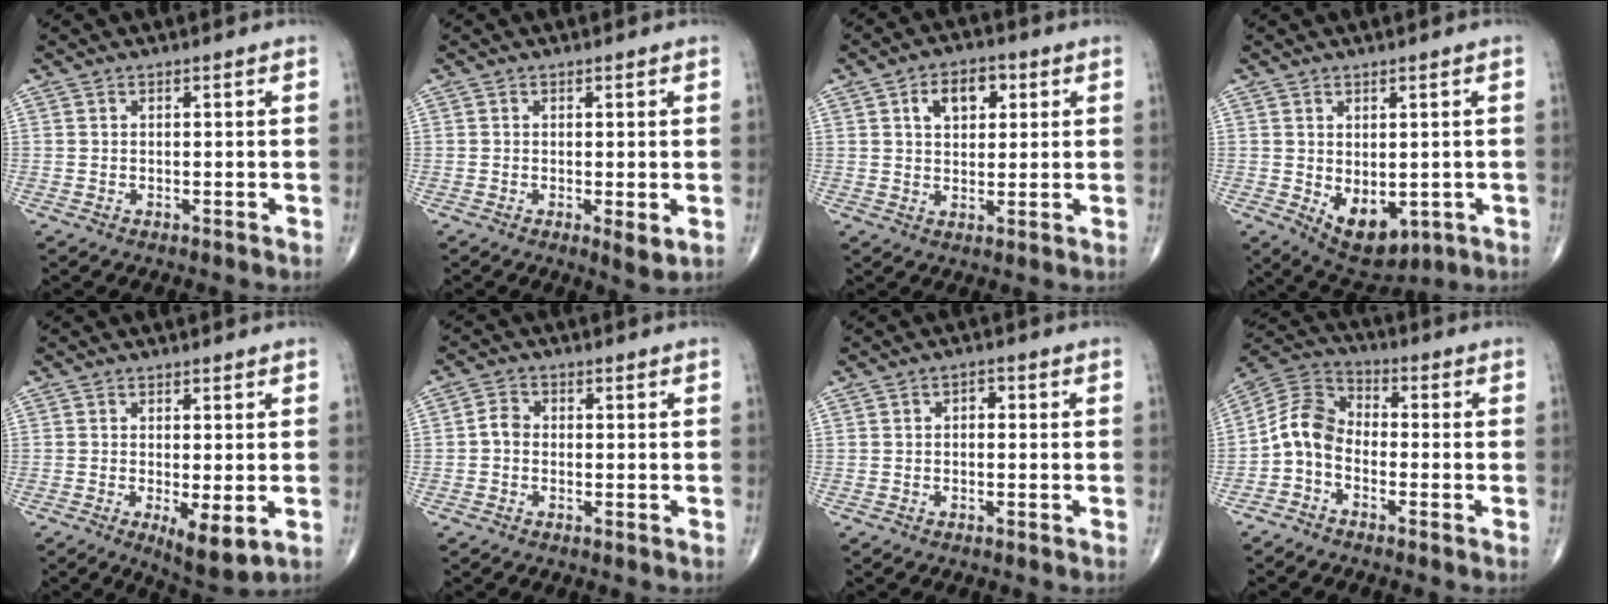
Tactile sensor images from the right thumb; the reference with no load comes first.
{"total": 2.6, "force": [-0.4, 0.7, 2.5], "torque": [-0.038, -0.010, -0.008]}
{"total": 7.3, "force": [2.6, 4.7, 5.0], "torque": [-0.052, 0.001, 0.037]}
{"total": 8.5, "force": [-1.7, 5.0, 6.6], "torque": [-0.080, -0.004, -0.002]}
{"total": 6.4, "force": [-1.6, 2.0, 5.8], "torque": [-0.092, -0.019, -0.020]}
{"total": 2.6, "force": [-0.5, 2.0, 1.5], "torque": [-0.020, 0.010, -0.018]}
{"total": 1.8, "force": [0.0, 1.2, 1.3], "torque": [-0.009, 0.008, -0.007]}
{"total": 7.7, "force": [-2.4, 5.3, 5.0], "torque": [-0.087, 0.043, -0.066]}